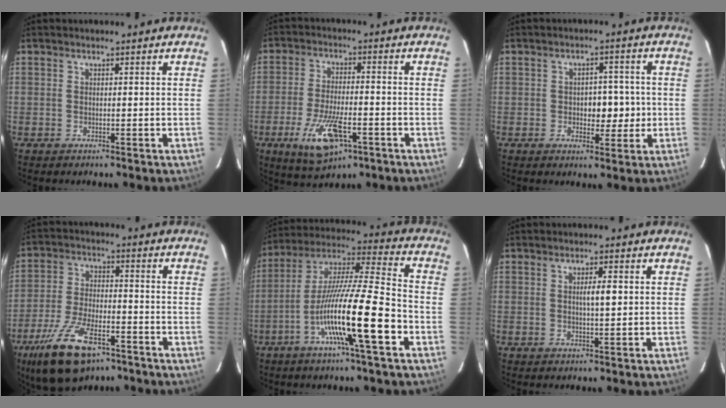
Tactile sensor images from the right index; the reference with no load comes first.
{"total": 10.2, "force": [-4.5, 3.4, 8.5], "torque": [-0.163, -0.016, -0.071]}
{"total": 5.0, "force": [-0.4, 3.0, 4.0], "torque": [-0.046, 0.010, -0.001]}
{"total": 13.3, "force": [-8.3, 4.7, 9.3], "torque": [-0.187, -0.013, -0.143]}
{"total": 17.4, "force": [-6.6, 0.1, 16.1], "torque": [-0.298, -0.007, -0.121]}
{"total": 2.4, "force": [0.3, 0.3, 2.4], "torque": [-0.041, 0.001, 0.005]}